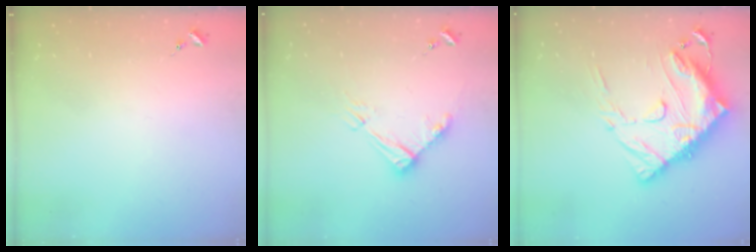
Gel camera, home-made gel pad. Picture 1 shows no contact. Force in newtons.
{"total": 9.8, "press": 9.8, "slide": 1.0}
{"total": 21.5, "press": 21.4, "slide": 2.1}